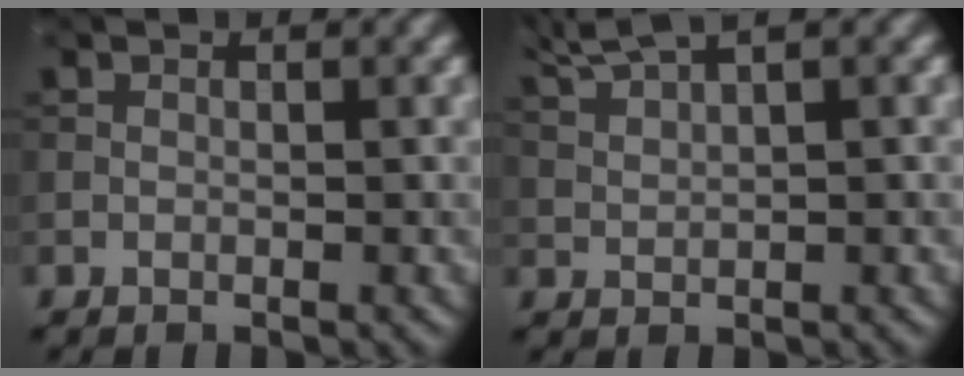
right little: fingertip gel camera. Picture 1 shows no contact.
{"total": 4.3, "force": [3.6, 0.6, 2.4], "torque": [-0.055, 0.015, 0.065]}